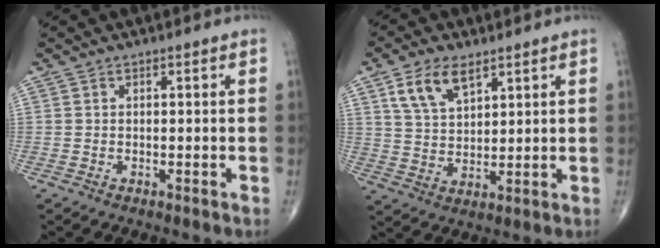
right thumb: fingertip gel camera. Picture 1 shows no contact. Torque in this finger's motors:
{"motor_torque": [0.81, 0.92, 0.73, 0.45, 0.03]}